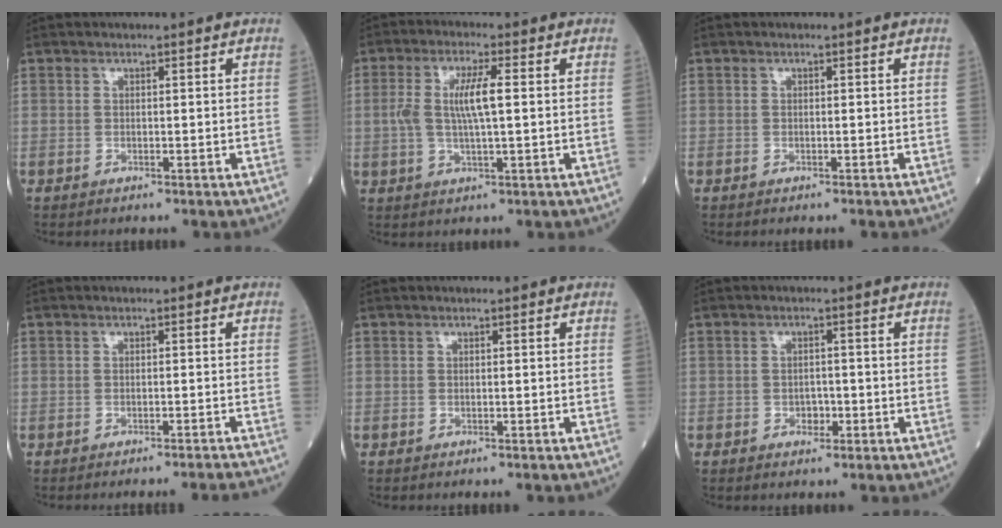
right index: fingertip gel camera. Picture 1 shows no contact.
{"total": 6.5, "force": [0.6, 1.1, 6.4], "torque": [-0.138, 0.007, 0.011]}
{"total": 0.9, "force": [-0.8, -0.1, 0.3], "torque": [0.000, 0.002, -0.013]}
{"total": 5.9, "force": [-5.6, -1.6, 1.0], "torque": [0.000, -0.012, -0.064]}
{"total": 0.5, "force": [-0.5, -0.1, 0.1], "torque": [0.003, 0.001, -0.010]}
{"total": 1.8, "force": [-0.8, 1.3, 1.1], "torque": [-0.010, 0.006, -0.010]}